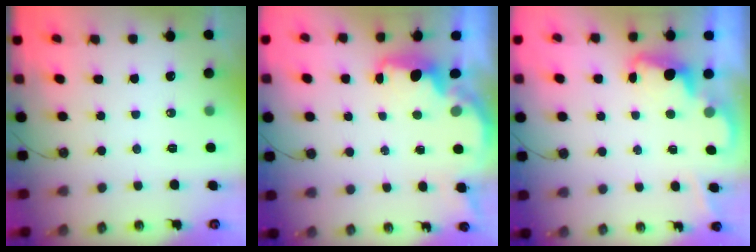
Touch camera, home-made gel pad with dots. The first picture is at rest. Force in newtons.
{"total": 2.2, "press": 2.0, "slide": 0.8}
{"total": 2.3, "press": 2.2, "slide": 0.5}